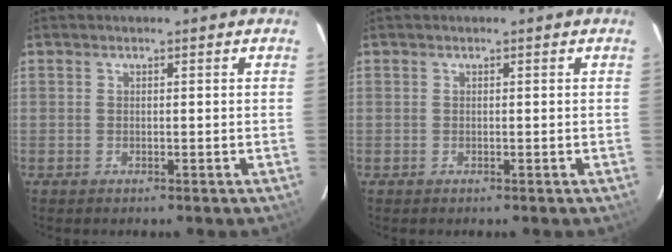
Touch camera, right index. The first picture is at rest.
{"total": 0.0}